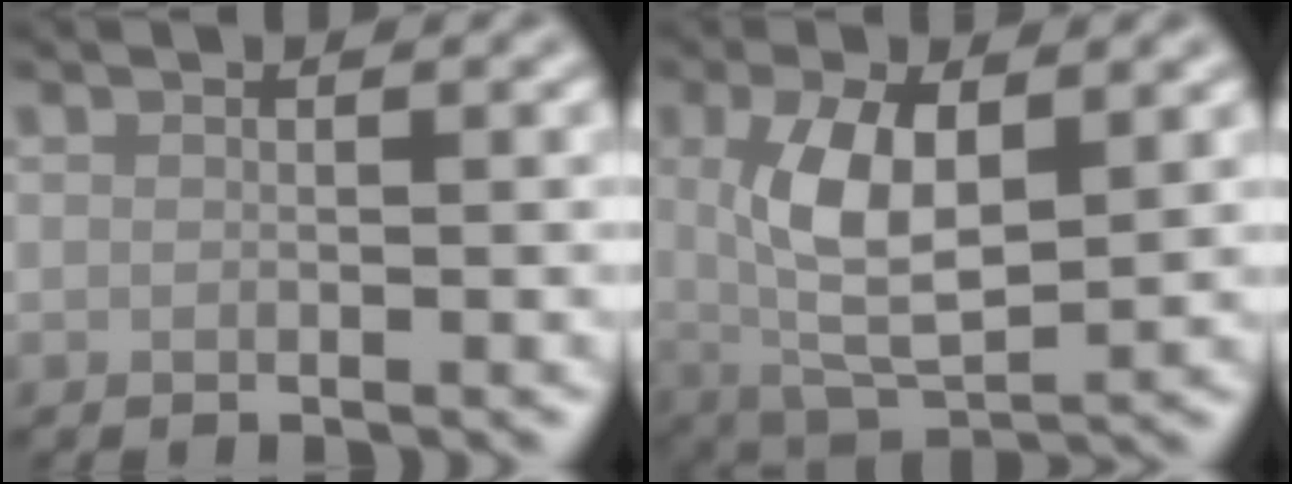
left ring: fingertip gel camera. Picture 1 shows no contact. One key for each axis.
{"total": 6.6, "fx": 1.0, "fy": 2.9, "fz": 5.9, "tx": -0.121, "ty": -0.004, "tz": 0.023}